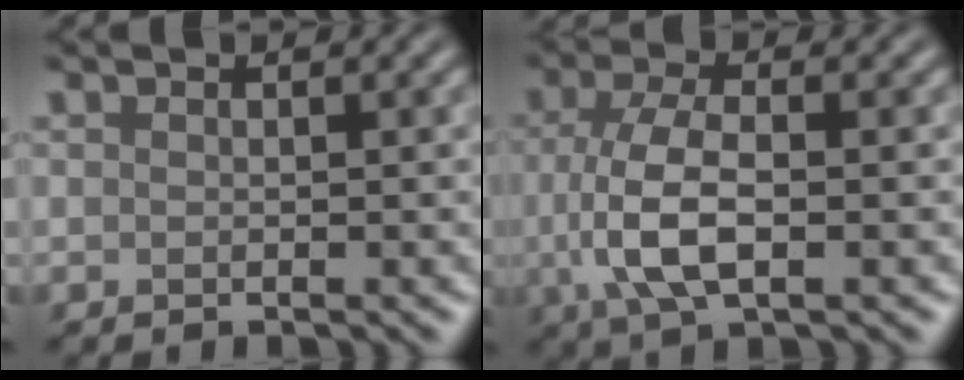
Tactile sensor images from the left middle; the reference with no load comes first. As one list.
[{"total": 5.8, "force": [-0.5, 2.5, 5.2], "torque": [-0.117, -0.001, -0.012]}]